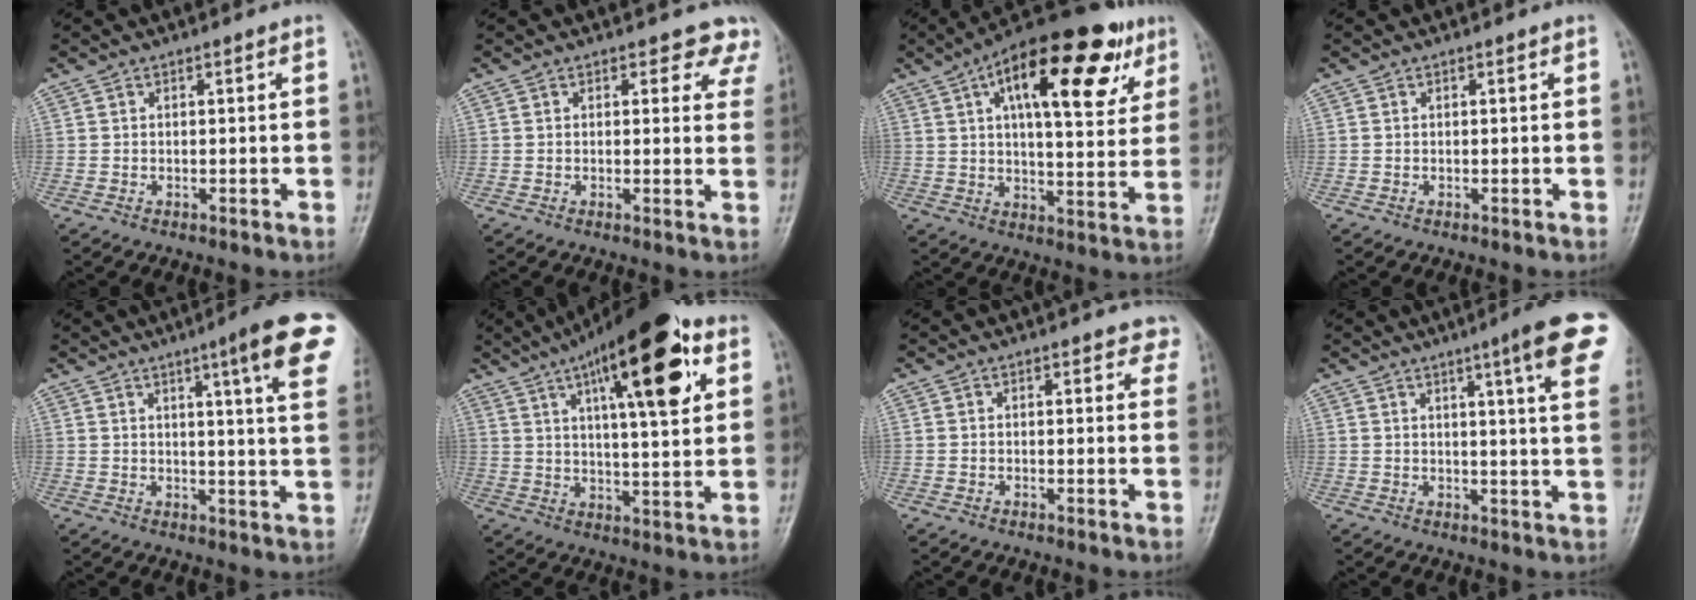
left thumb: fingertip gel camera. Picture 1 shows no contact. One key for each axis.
{"total": 4.9, "fx": 4.0, "fy": 2.6, "fz": 1.0, "tx": 0.031, "ty": -0.016, "tz": 0.021}
{"total": 23.4, "fx": 10.3, "fy": 9.4, "fz": 18.8, "tx": -0.251, "ty": -0.004, "tz": 0.151}
{"total": 0.0}
{"total": 13.6, "fx": 7.1, "fy": 1.0, "fz": 11.6, "tx": -0.139, "ty": -0.029, "tz": 0.078}
{"total": 21.1, "fx": 9.4, "fy": 6.4, "fz": 17.8, "tx": -0.246, "ty": -0.014, "tz": 0.139}
{"total": 3.3, "fx": 2.6, "fy": 1.6, "fz": 1.3, "tx": 0.018, "ty": -0.008, "tz": 0.016}
{"total": 13.1, "fx": 7.0, "fy": 0.9, "fz": 11.0, "tx": -0.131, "ty": -0.025, "tz": 0.077}